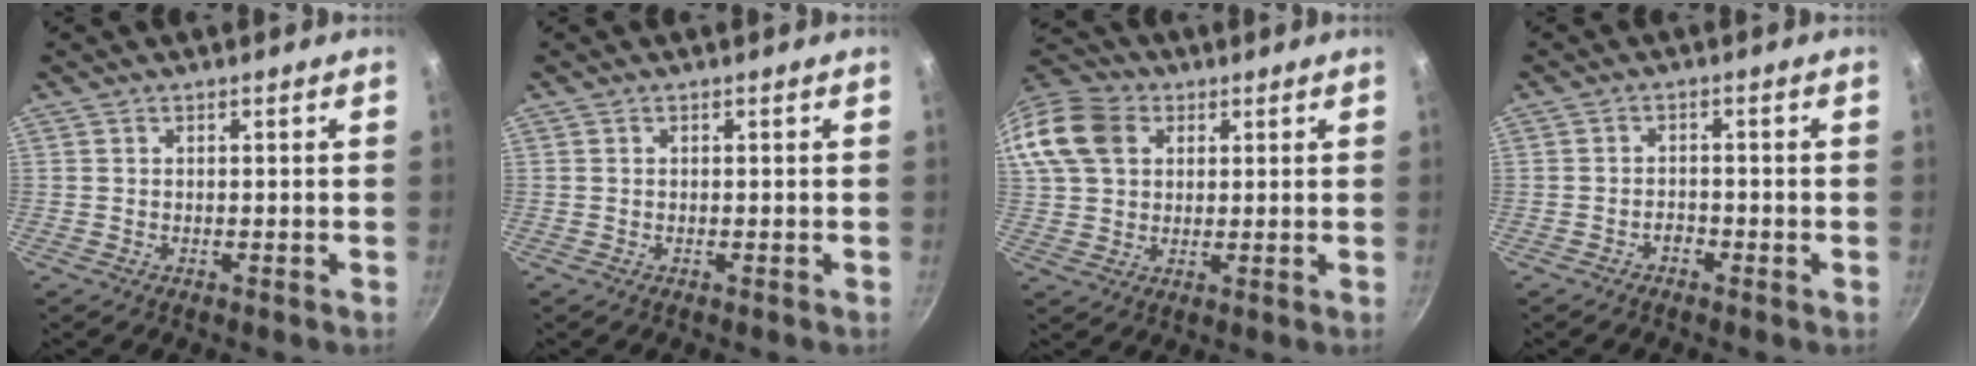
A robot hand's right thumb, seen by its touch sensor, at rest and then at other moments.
{"total": 0.0}
{"total": 17.1, "force": [5.4, 13.2, 9.4], "torque": [-0.209, 0.026, 0.090]}
{"total": 1.6, "force": [-1.2, 0.8, 0.6], "torque": [-0.004, 0.015, -0.020]}